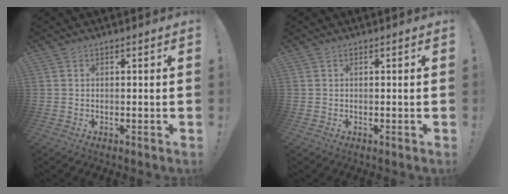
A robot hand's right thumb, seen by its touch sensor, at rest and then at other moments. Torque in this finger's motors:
{"motor_torque": [0.00, 0.00, -0.04, 0.04, 0.00]}